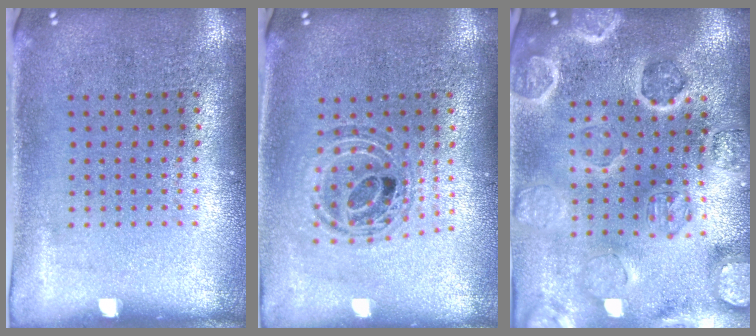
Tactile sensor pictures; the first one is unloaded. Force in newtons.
{"total": 0.8, "press": 0.8, "slide": 0.2}
{"total": 2.9, "press": 2.9, "slide": 0.3}